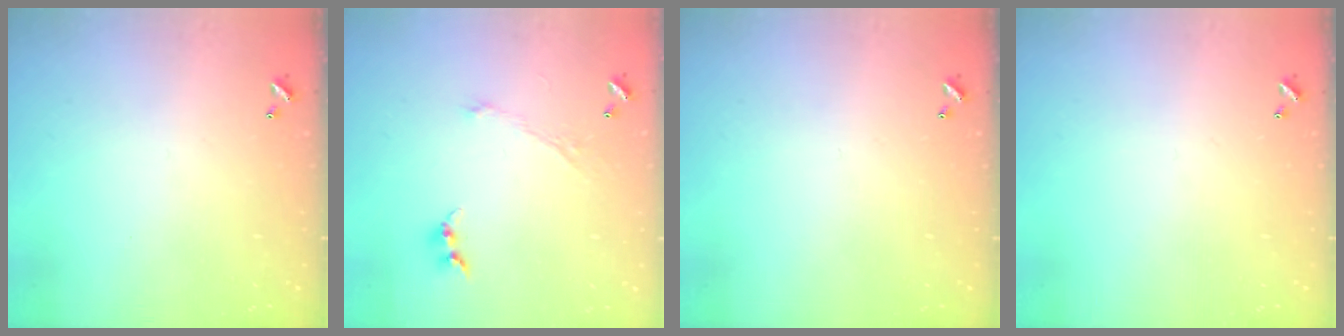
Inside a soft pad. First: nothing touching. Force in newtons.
{"total": 1.1, "press": 1.0, "slide": 0.6}
{"total": 0.0}
{"total": 0.0}